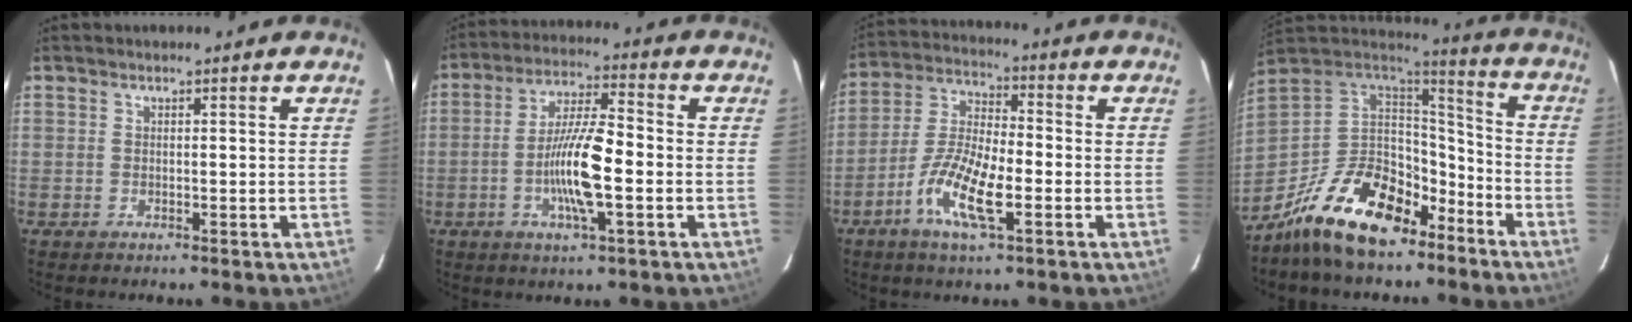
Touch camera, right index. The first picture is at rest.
{"total": 11.3, "force": [-3.0, 1.9, 10.8], "torque": [-0.210, 0.000, -0.058]}
{"total": 11.5, "force": [-4.7, 3.2, 10.0], "torque": [-0.210, -0.002, -0.098]}
{"total": 21.1, "force": [-13.3, 10.2, 12.8], "torque": [-0.248, -0.003, -0.219]}